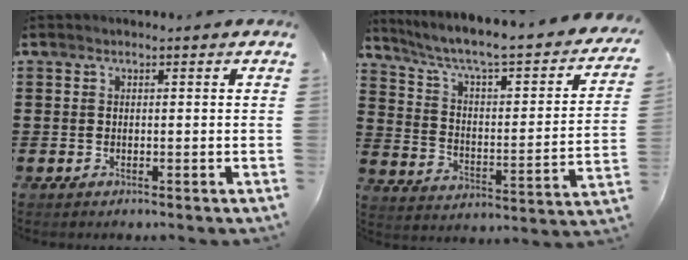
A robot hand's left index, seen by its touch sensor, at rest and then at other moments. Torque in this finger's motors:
{"motor_torque": [1.66, -0.48, 0.71, 0.21]}